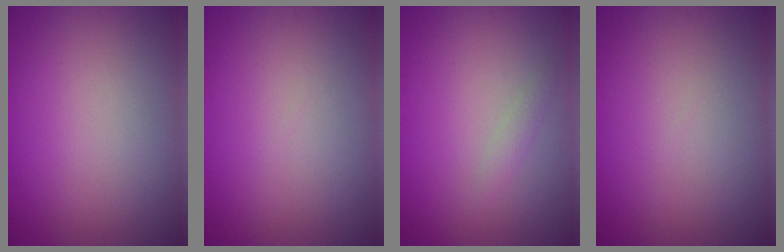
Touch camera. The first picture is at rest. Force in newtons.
{"total": 0.0}
{"total": 1.0, "press": 0.9, "slide": 0.1}
{"total": 0.0}